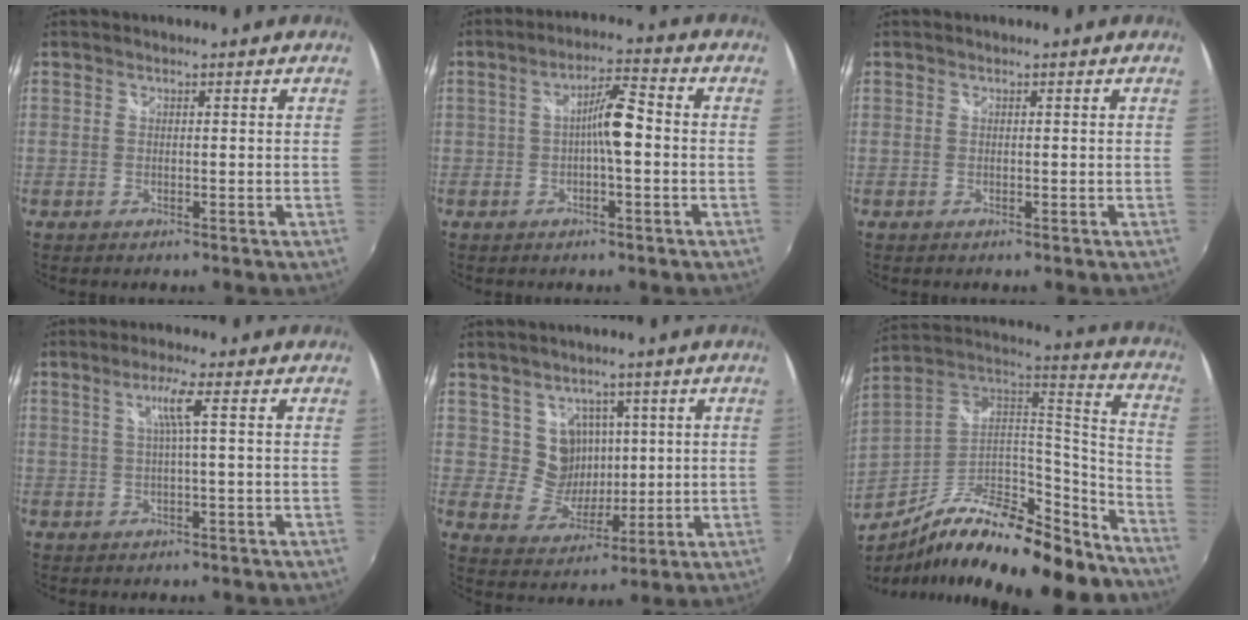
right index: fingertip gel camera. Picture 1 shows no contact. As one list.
[{"total": 5.0, "force": [-0.4, -0.9, 4.9], "torque": [-0.079, 0.005, -0.003]}, {"total": 0.0}, {"total": 4.0, "force": [0.9, -0.8, 3.8], "torque": [-0.070, 0.002, 0.019]}, {"total": 7.3, "force": [2.4, 6.8, 1.5], "torque": [-0.029, 0.002, 0.053]}, {"total": 26.1, "force": [-19.4, 7.9, 15.6], "torque": [-0.243, -0.007, -0.302]}]